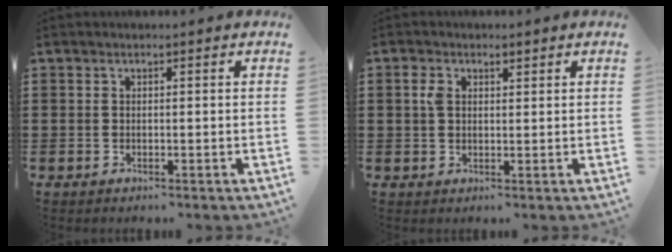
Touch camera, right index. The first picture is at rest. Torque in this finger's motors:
{"motor_torque": [0.06, -0.03, 0.05, 0.03]}